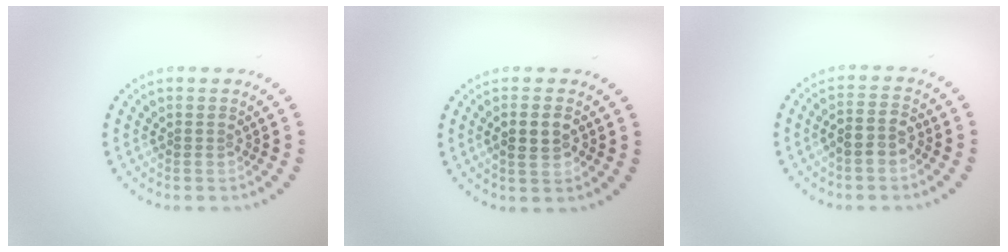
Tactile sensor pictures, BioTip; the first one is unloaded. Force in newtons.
{"total": 2.6, "press": 2.6, "slide": 0.4}
{"total": 2.3, "press": 2.1, "slide": 0.9}